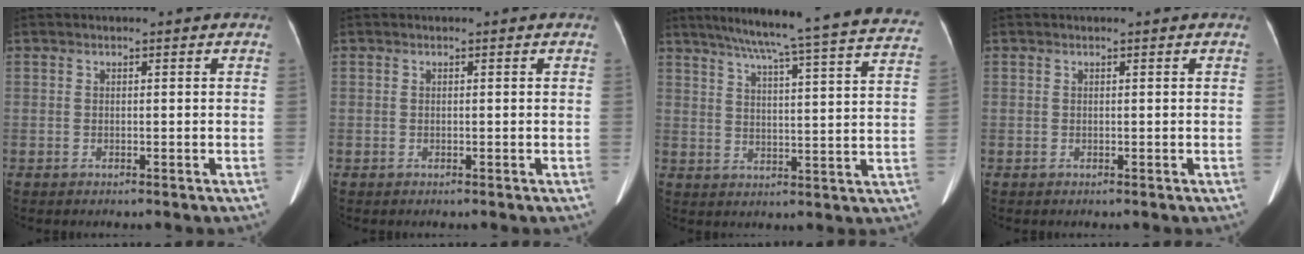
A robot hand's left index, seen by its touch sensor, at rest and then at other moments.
{"total": 0.0}
{"total": 27.8, "force": [24.7, 0.2, 12.9], "torque": [-0.199, -0.043, 0.298]}
{"total": 0.0}